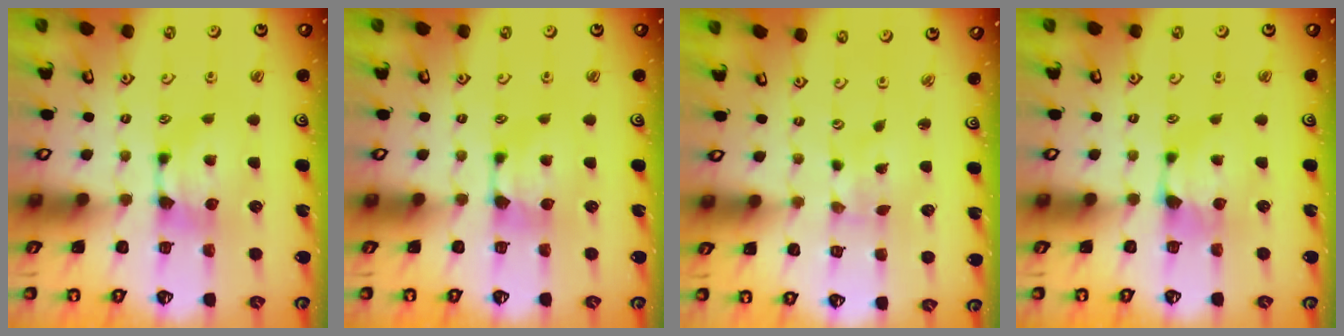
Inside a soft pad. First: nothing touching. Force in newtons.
{"total": 0.5, "press": 0.4, "slide": 0.3}
{"total": 4.5, "press": 4.4, "slide": 1.1}
{"total": 1.1, "press": 0.9, "slide": 0.5}